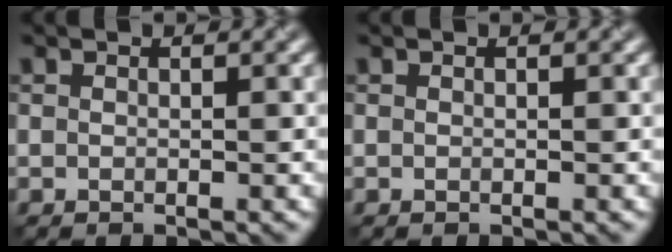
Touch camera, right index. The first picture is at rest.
{"total": 0.0}